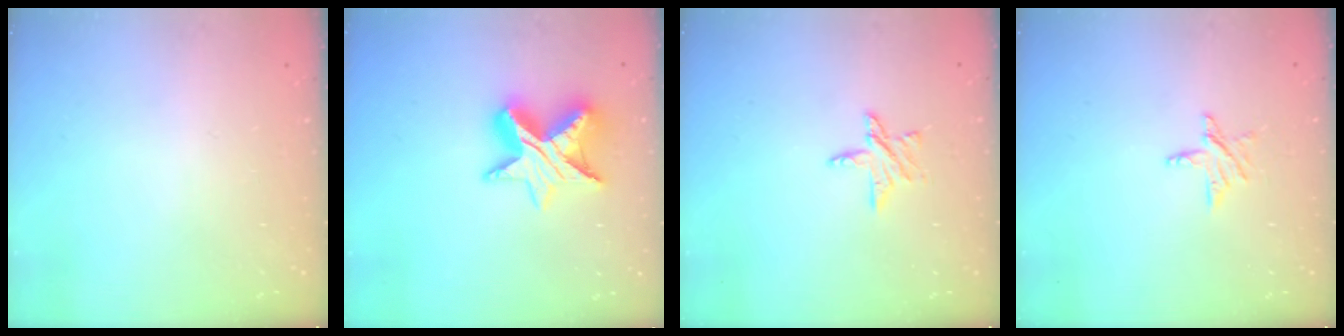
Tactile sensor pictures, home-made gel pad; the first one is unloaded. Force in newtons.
{"total": 11.4, "press": 11.4, "slide": 0.6}
{"total": 6.6, "press": 6.6, "slide": 0.3}
{"total": 5.2, "press": 5.2, "slide": 0.5}